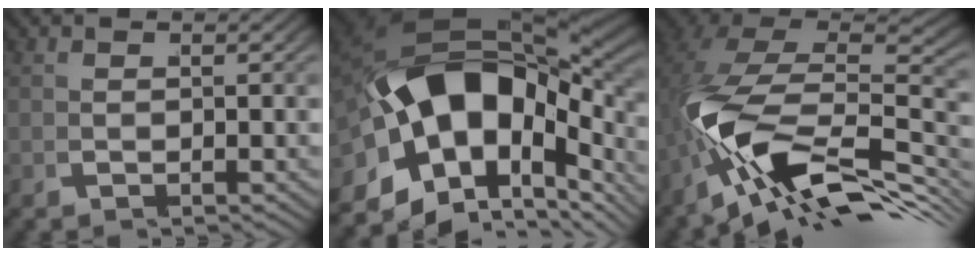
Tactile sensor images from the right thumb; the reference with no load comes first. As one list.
[{"total": 21.3, "force": [-1.3, 13.9, 16.1], "torque": [-0.305, -0.028, -0.006]}, {"total": 16.9, "force": [-4.7, 10.6, 12.3], "torque": [-0.217, -0.041, -0.060]}]